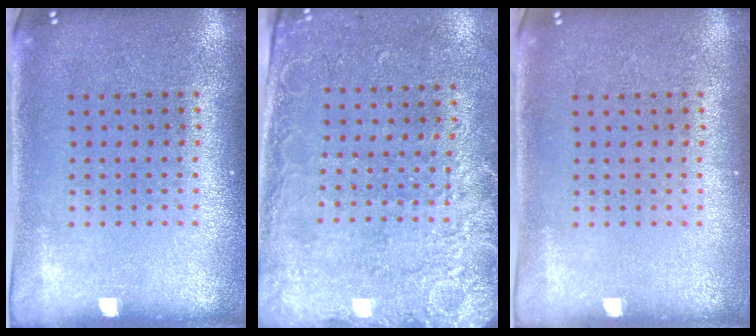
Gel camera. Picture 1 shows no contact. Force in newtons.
{"total": 2.6, "press": 2.1, "slide": 1.5}
{"total": 0.0}